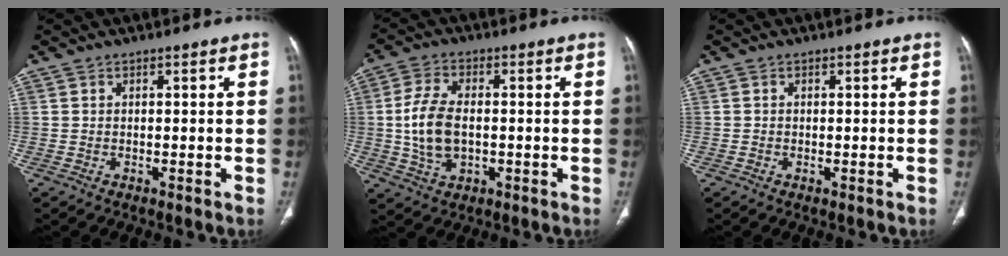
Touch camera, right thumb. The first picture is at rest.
{"total": 9.7, "force": [-0.5, 5.7, 7.8], "torque": [-0.160, 0.006, -0.007]}
{"total": 0.0}